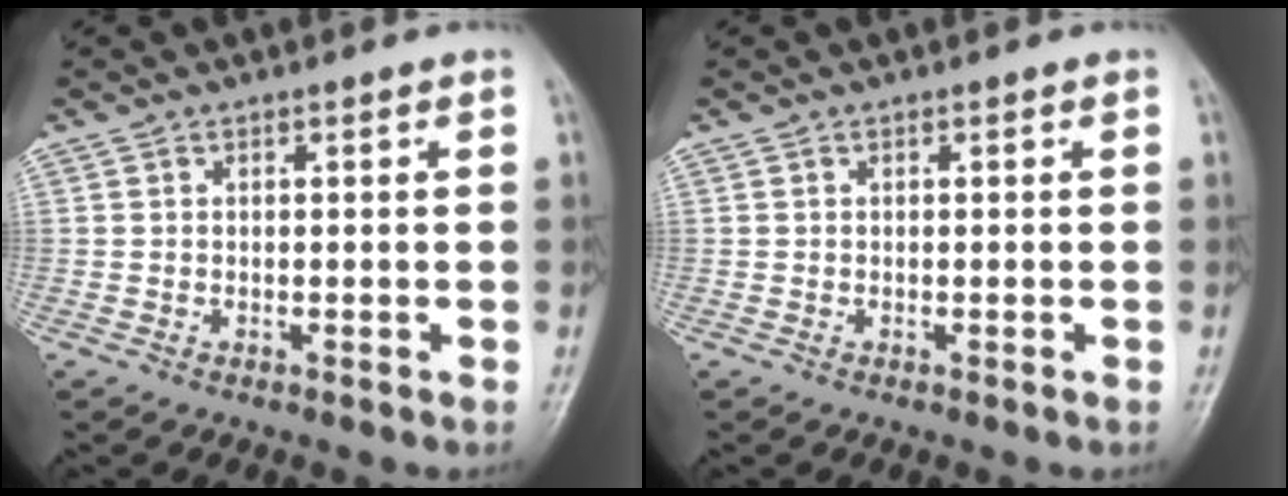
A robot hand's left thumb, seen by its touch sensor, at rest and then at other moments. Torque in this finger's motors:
{"motor_torque": [0.02, 0.02, -0.03, -0.03, 0.00]}